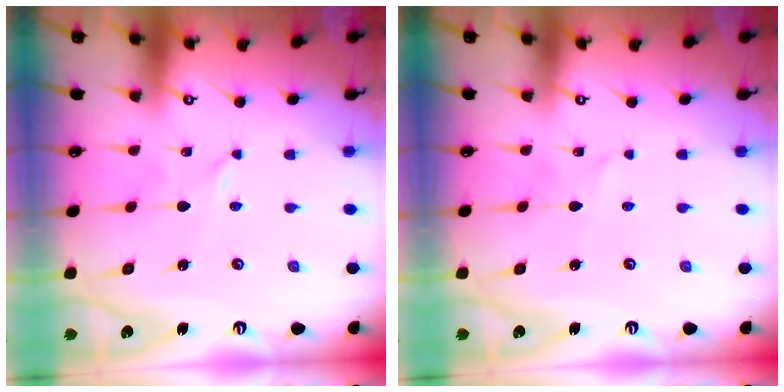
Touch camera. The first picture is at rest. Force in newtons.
{"total": 1.6, "press": 1.6, "slide": 0.1}